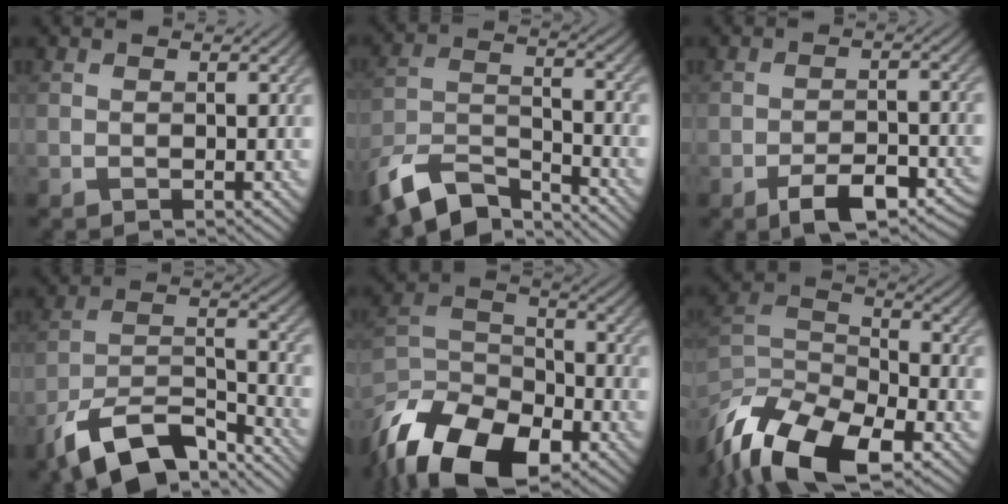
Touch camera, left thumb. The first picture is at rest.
{"total": 10.0, "force": [-8.3, 3.2, 4.7], "torque": [-0.095, -0.005, -0.168]}
{"total": 6.0, "force": [-3.7, 2.3, 4.2], "torque": [-0.064, 0.005, -0.057]}
{"total": 13.6, "force": [-10.0, 4.7, 7.8], "torque": [-0.149, -0.012, -0.186]}
{"total": 16.3, "force": [-11.0, 8.2, 8.9], "torque": [-0.220, -0.038, -0.191]}
{"total": 15.3, "force": [-10.0, 6.6, 9.5], "torque": [-0.230, -0.020, -0.179]}